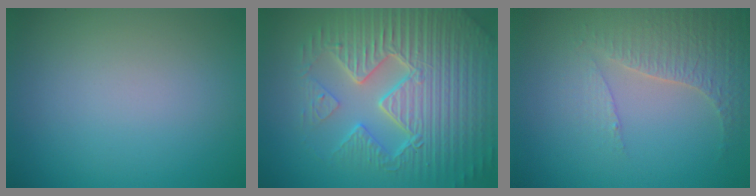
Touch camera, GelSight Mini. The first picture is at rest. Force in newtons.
{"total": 9.8, "press": 6.8, "slide": 7.0}
{"total": 3.4, "press": 3.2, "slide": 1.4}